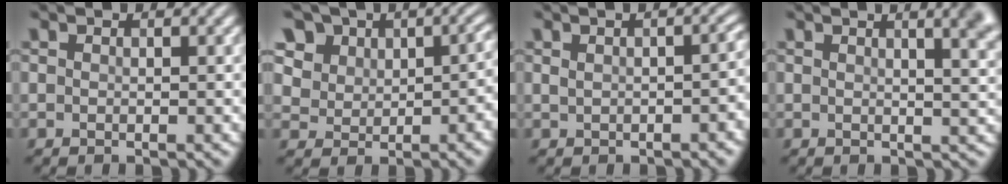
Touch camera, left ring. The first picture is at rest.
{"total": 7.3, "force": [3.4, 5.6, 3.3], "torque": [-0.044, 0.002, 0.063]}
{"total": 3.5, "force": [0.1, 1.7, 3.0], "torque": [-0.030, 0.004, 0.012]}
{"total": 6.5, "force": [2.9, 2.8, 5.1], "torque": [-0.014, 0.029, 0.017]}